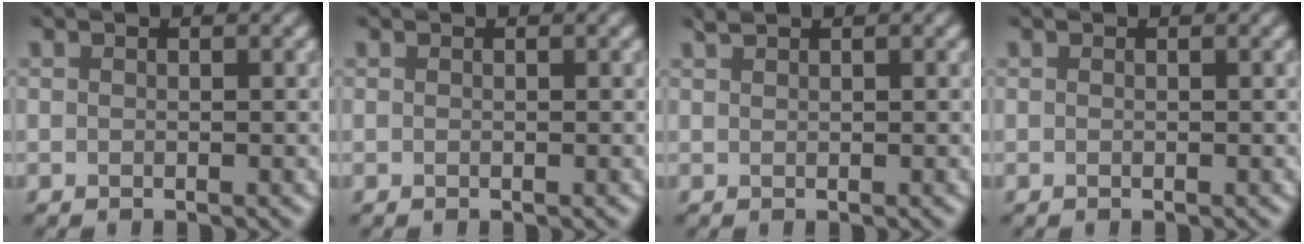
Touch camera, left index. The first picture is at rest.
{"total": 0.0}
{"total": 0.6, "force": [0.6, 0.0, 0.2], "torque": [-0.002, -0.001, 0.012]}
{"total": 0.0}